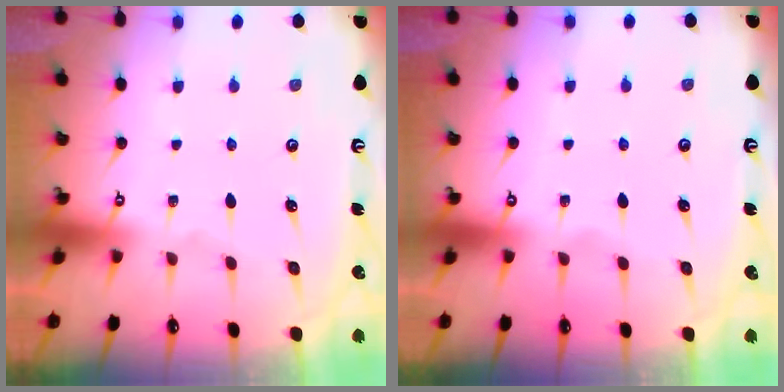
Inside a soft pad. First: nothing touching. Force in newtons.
{"total": 0.0}